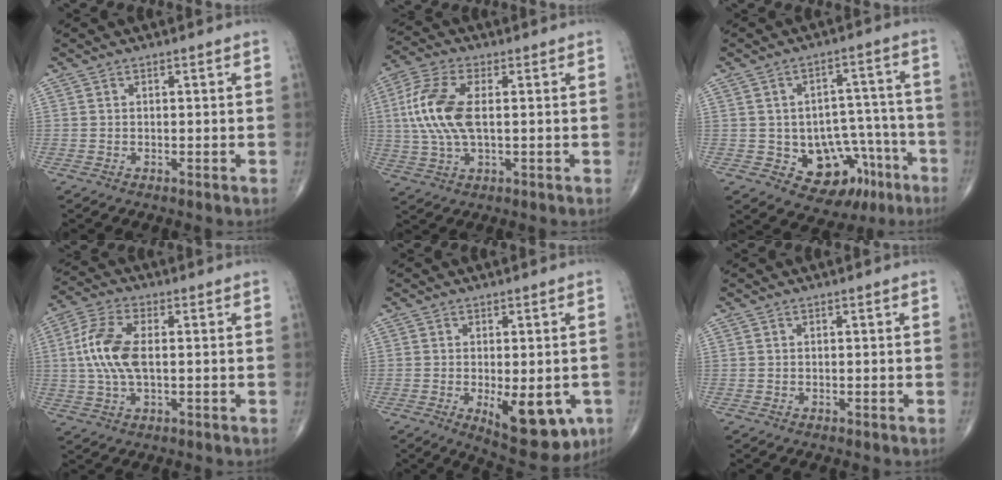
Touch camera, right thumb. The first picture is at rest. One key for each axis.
{"total": 11.9, "fx": 1.1, "fy": 5.6, "fz": 10.5, "tx": -0.240, "ty": 0.010, "tz": 0.018}
{"total": 13.8, "fx": -6.0, "fy": 9.6, "fz": 7.9, "tx": -0.060, "ty": 0.049, "tz": -0.071}
{"total": 9.9, "fx": 0.5, "fy": 4.6, "fz": 8.7, "tx": -0.197, "ty": 0.014, "tz": 0.009}
{"total": 12.2, "fx": -3.9, "fy": 5.3, "fz": 10.3, "tx": -0.115, "ty": -0.013, "tz": -0.041}
{"total": 0.0}